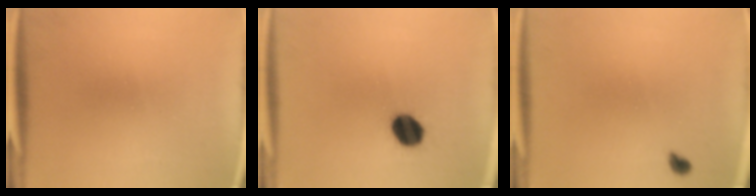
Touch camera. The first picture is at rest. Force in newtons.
{"total": 7.5}
{"total": 1.4}